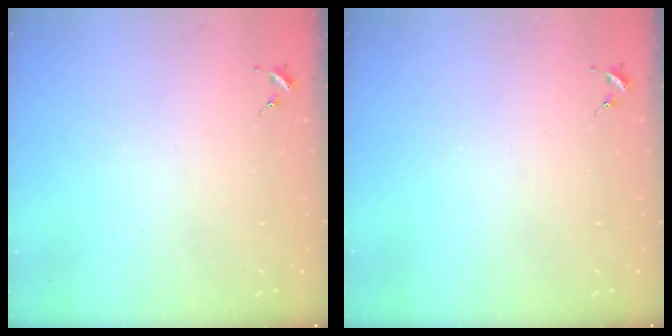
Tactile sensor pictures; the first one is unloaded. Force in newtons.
{"total": 0.0}